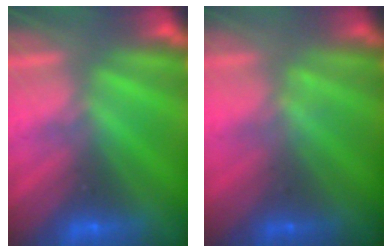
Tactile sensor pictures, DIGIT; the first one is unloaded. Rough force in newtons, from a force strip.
{"total": 1.4}